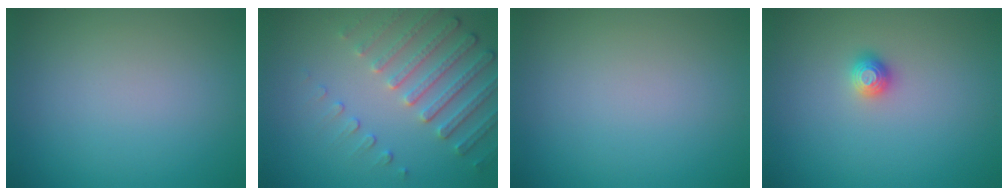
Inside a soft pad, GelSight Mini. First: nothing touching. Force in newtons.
{"total": 4.9, "press": 3.6, "slide": 3.3}
{"total": 0.0}
{"total": 1.2, "press": 1.1, "slide": 0.3}